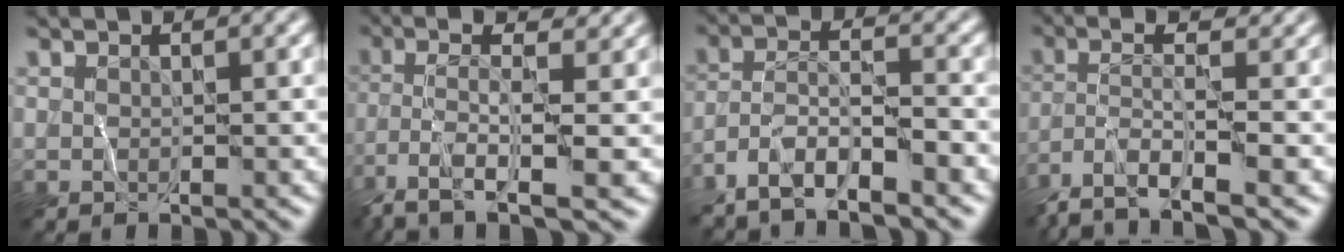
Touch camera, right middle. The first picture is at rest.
{"total": 6.8, "force": [-2.8, 1.8, 5.9], "torque": [-0.121, 0.013, -0.058]}
{"total": 6.5, "force": [-4.8, 1.4, 4.1], "torque": [-0.072, 0.005, -0.093]}
{"total": 6.9, "force": [-4.3, 1.5, 5.1], "torque": [-0.097, 0.003, -0.089]}